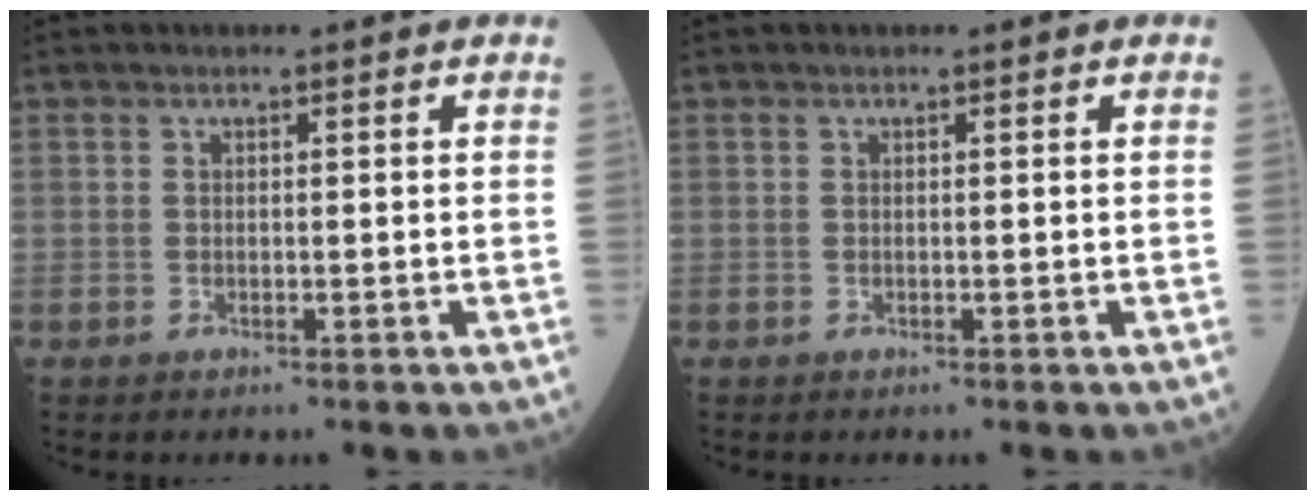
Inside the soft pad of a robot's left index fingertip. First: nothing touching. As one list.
[{"total": 0.0}]